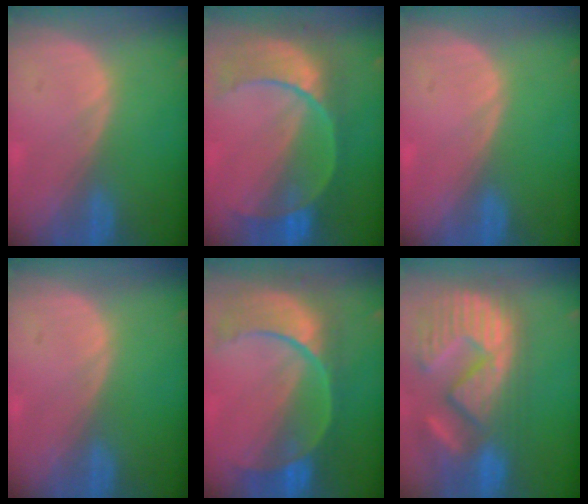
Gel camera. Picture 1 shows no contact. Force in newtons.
{"total": 10.3, "press": 9.0, "slide": 5.0}
{"total": 0.0}
{"total": 0.0}
{"total": 11.2, "press": 9.4, "slide": 6.2}
{"total": 14.7, "press": 12.4, "slide": 8.0}